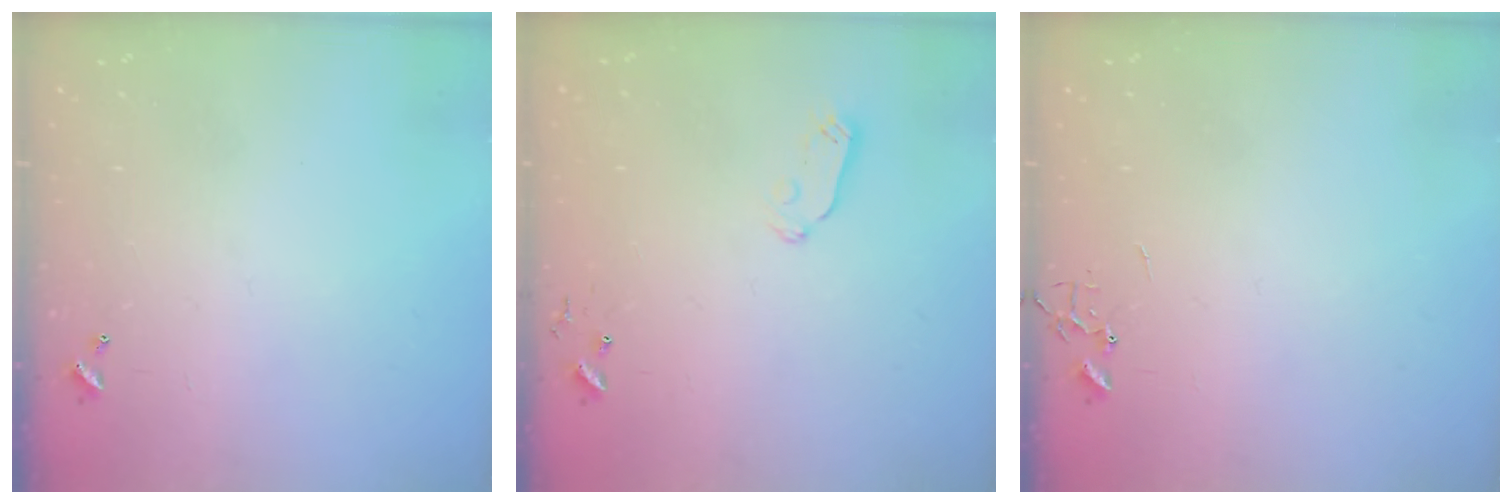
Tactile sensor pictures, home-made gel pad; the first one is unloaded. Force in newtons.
{"total": 4.9, "press": 4.9, "slide": 0.3}
{"total": 0.0}